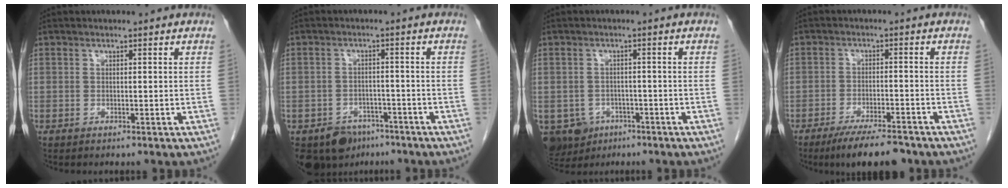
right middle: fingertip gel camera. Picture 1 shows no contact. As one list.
[{"total": 7.7, "force": [-5.3, 5.3, 2.0], "torque": [-0.036, 0.002, -0.077]}, {"total": 7.3, "force": [-4.0, 5.8, 1.7], "torque": [-0.040, 0.003, -0.055]}, {"total": 8.2, "force": [-6.6, 1.8, 4.6], "torque": [-0.068, -0.013, -0.106]}]